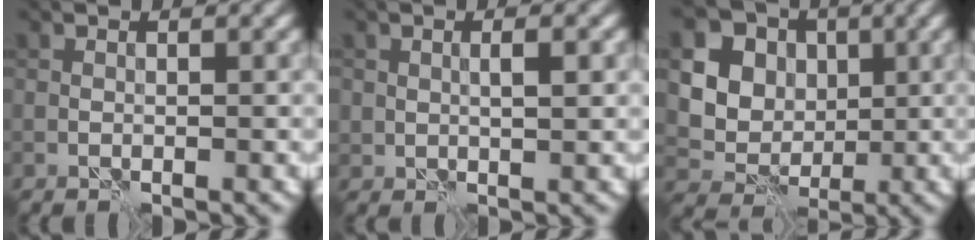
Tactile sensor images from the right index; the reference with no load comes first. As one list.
[{"total": 1.7, "force": [0.4, 0.8, 1.4], "torque": [-0.027, -0.002, 0.008]}, {"total": 10.3, "force": [3.0, 8.8, 4.5], "torque": [-0.102, 0.015, 0.051]}]